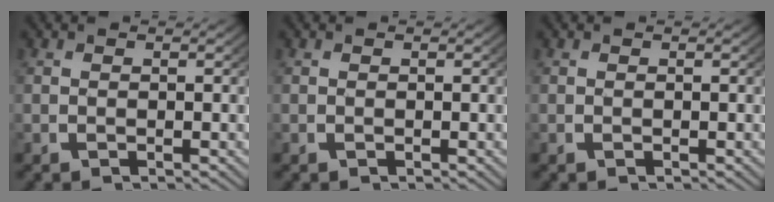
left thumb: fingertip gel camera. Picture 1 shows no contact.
{"total": 0.0}
{"total": 0.0}